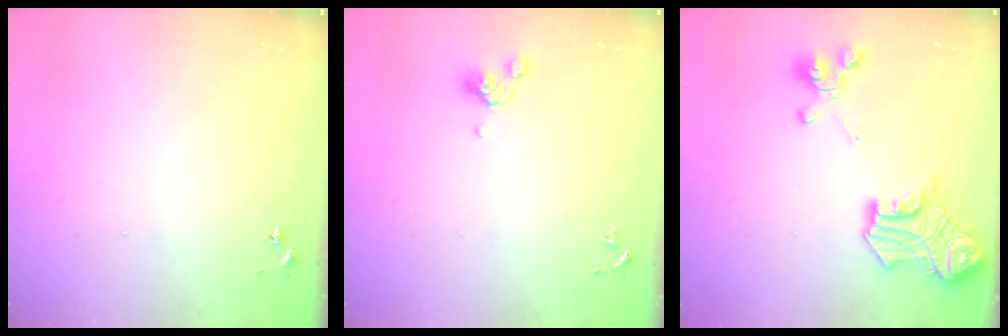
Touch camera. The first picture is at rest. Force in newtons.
{"total": 6.6, "press": 6.4, "slide": 1.5}
{"total": 20.7, "press": 20.7, "slide": 1.8}